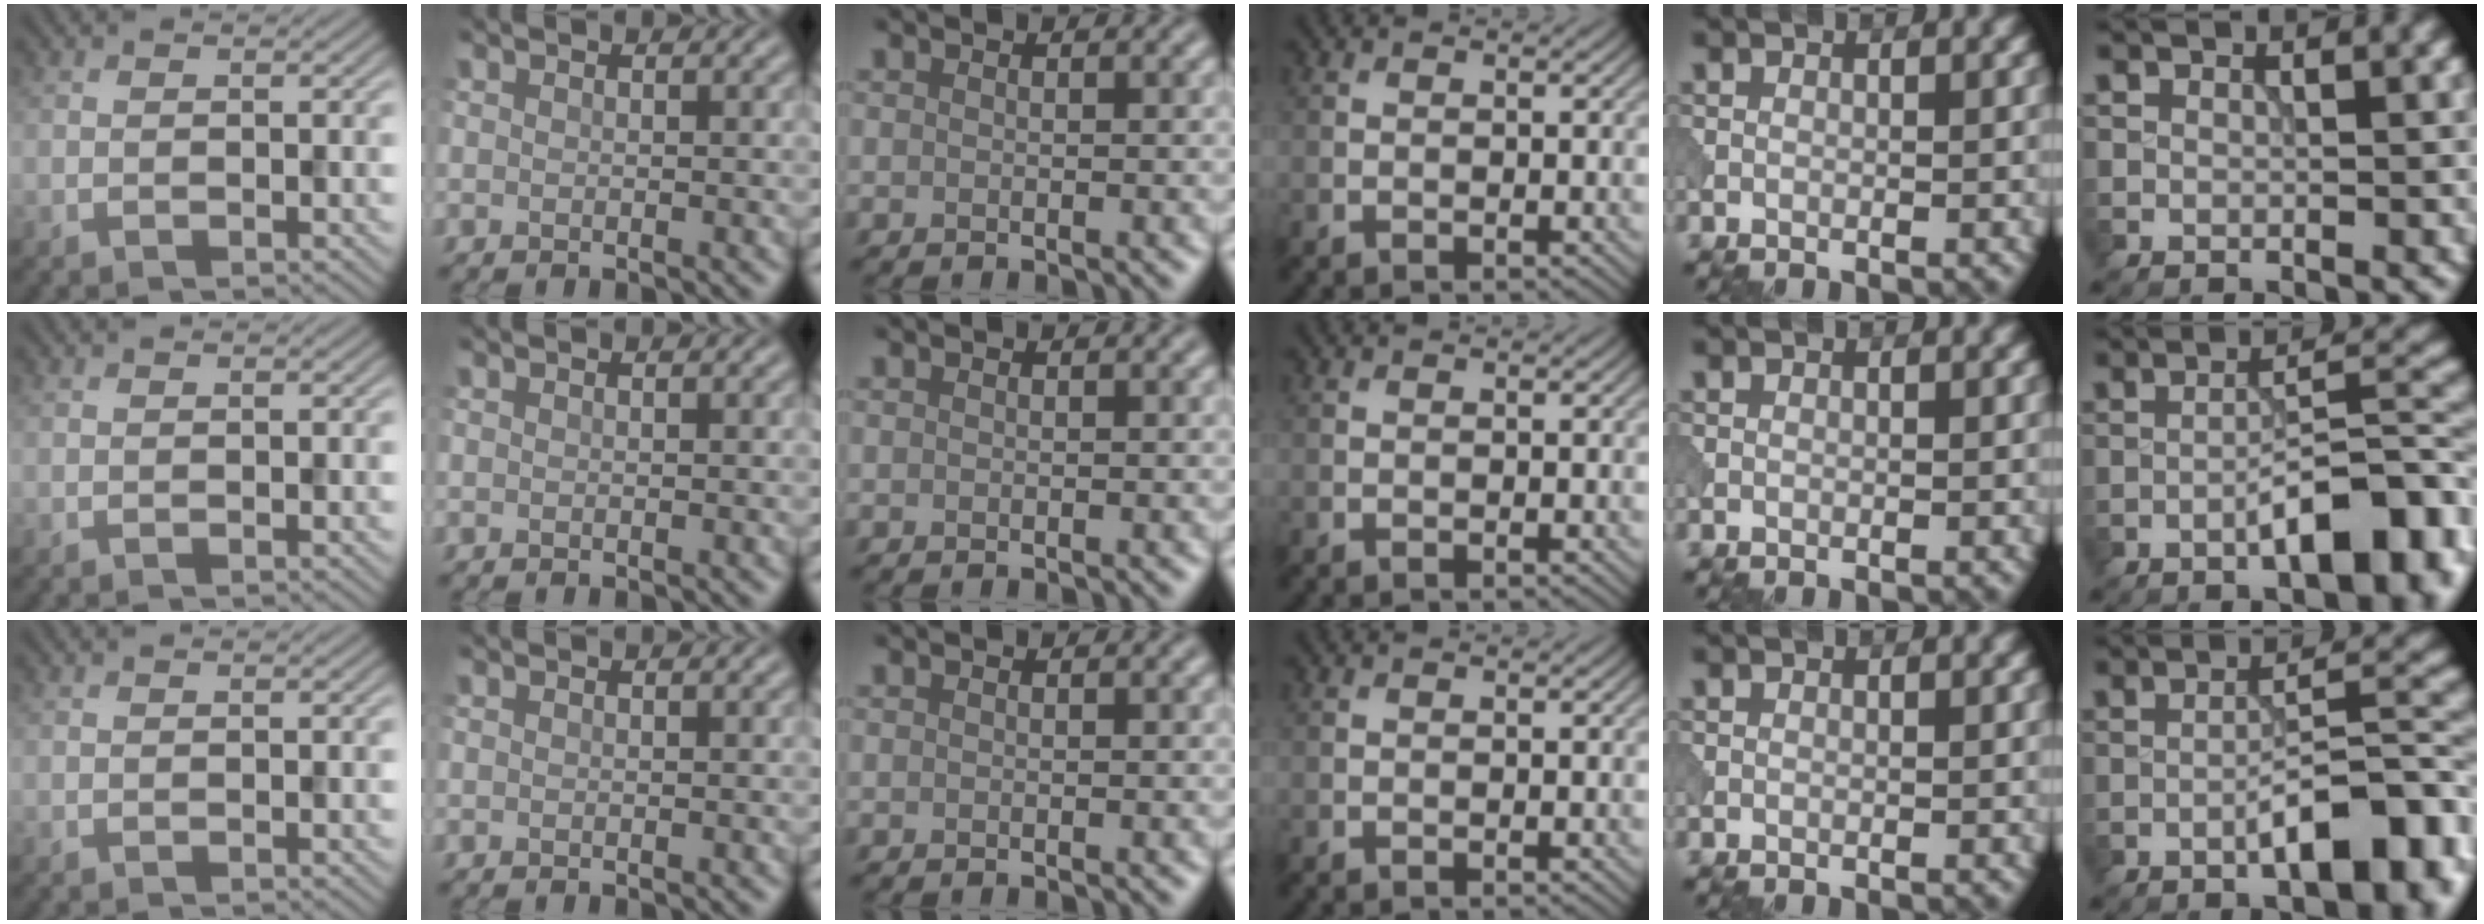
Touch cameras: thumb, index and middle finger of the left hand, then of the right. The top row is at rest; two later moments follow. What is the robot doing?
{"motion": "pour", "object": "beaker"}